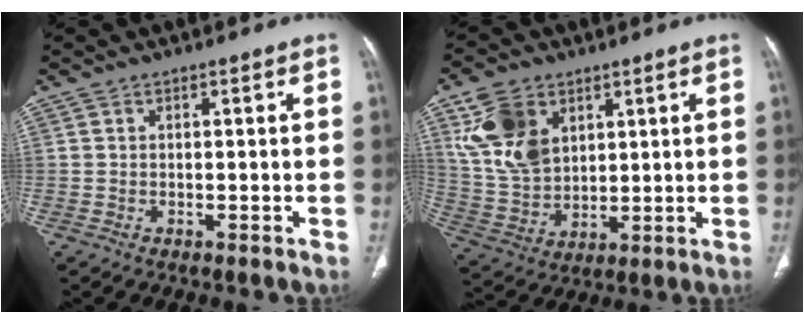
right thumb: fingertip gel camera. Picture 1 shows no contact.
{"total": 13.3, "force": [5.7, 9.0, 8.0], "torque": [-0.138, -0.020, 0.128]}